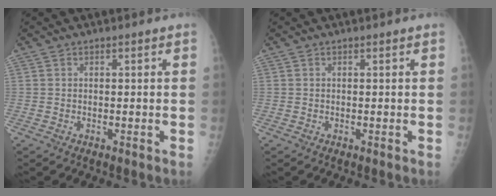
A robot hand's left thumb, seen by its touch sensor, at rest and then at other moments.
{"total": 0.0}